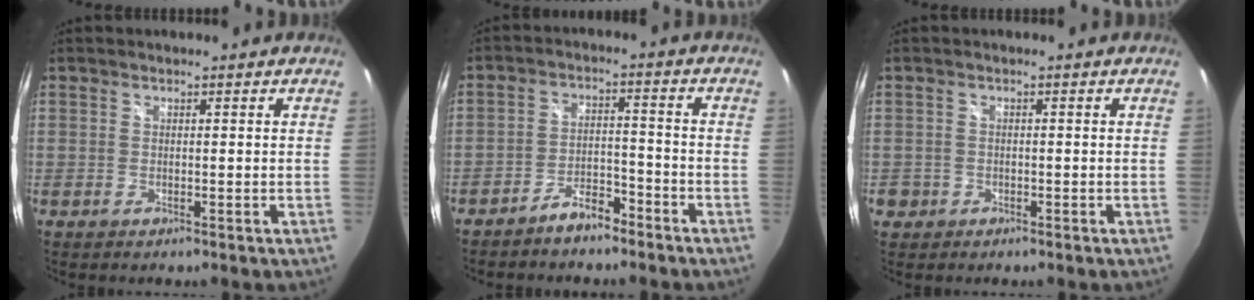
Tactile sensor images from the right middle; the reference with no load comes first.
{"total": 5.5, "force": [-4.7, 1.9, 2.3], "torque": [-0.055, 0.015, -0.074]}
{"total": 2.4, "force": [-0.9, 2.1, 0.6], "torque": [-0.017, -0.002, -0.014]}